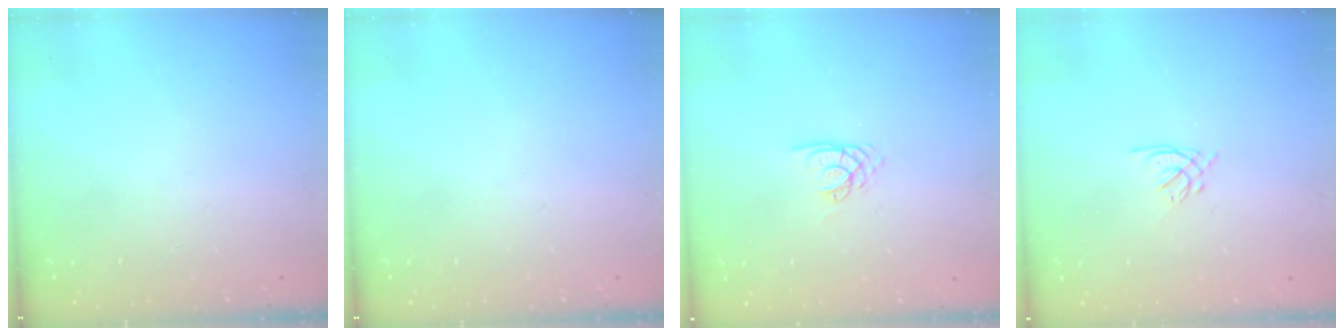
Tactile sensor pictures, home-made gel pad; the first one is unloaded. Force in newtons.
{"total": 0.0}
{"total": 3.1, "press": 3.1, "slide": 0.2}
{"total": 1.6, "press": 1.5, "slide": 0.5}